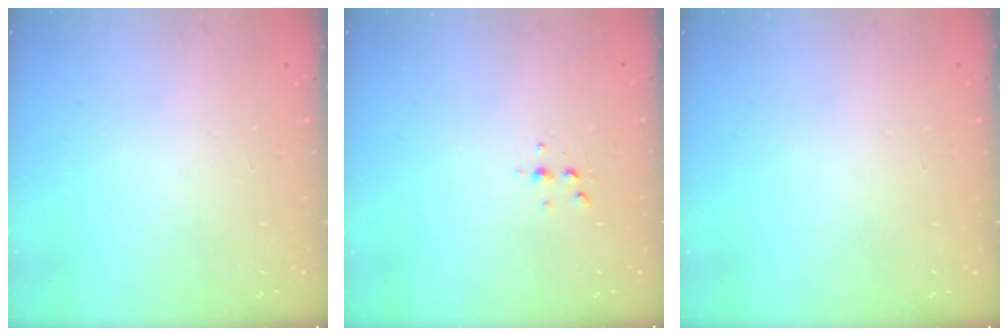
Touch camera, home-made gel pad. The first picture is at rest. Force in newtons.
{"total": 3.7, "press": 3.6, "slide": 0.5}
{"total": 0.0}